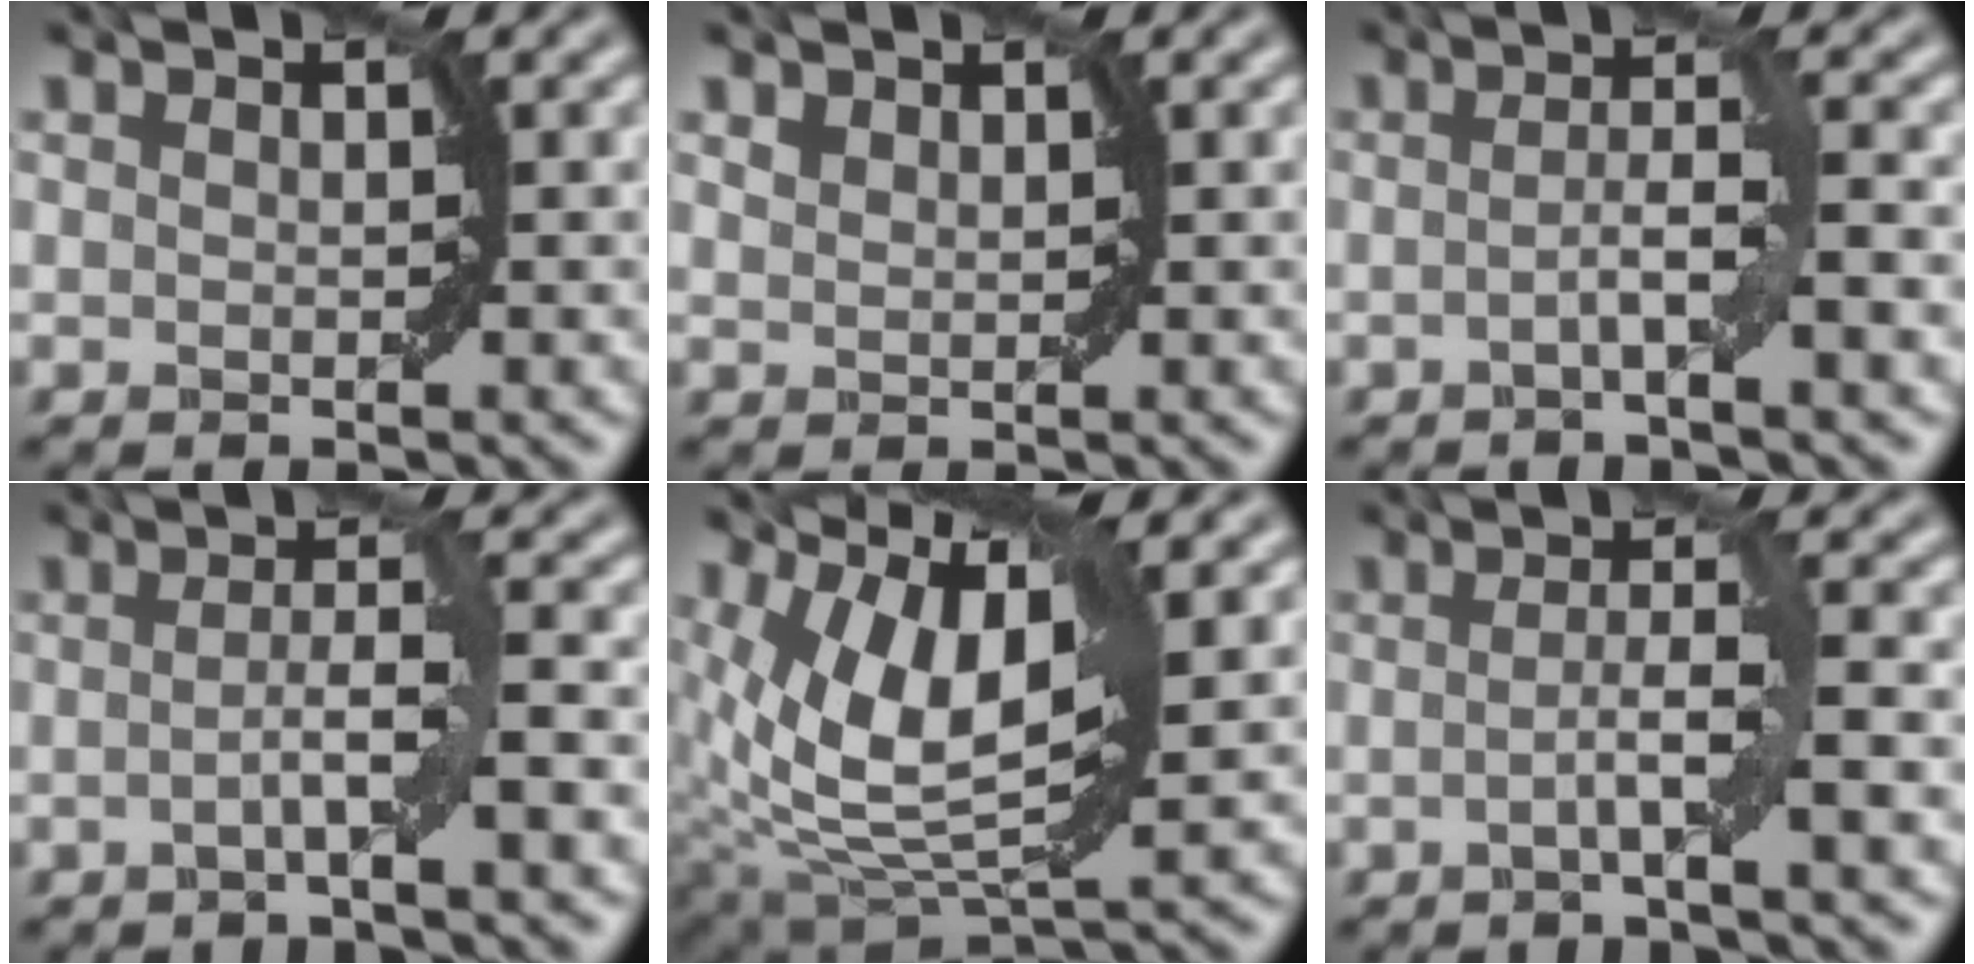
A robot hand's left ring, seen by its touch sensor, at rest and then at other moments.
{"total": 0.9, "force": [0.8, 0.4, 0.1], "torque": [-0.005, 0.000, 0.019]}
{"total": 2.9, "force": [-0.7, 0.1, 2.8], "torque": [-0.047, 0.005, -0.018]}
{"total": 3.0, "force": [-0.7, 0.2, 2.9], "torque": [-0.048, 0.004, -0.020]}
{"total": 10.7, "force": [3.3, 4.6, 9.0], "torque": [-0.170, 0.003, 0.062]}
{"total": 3.3, "force": [-0.6, 0.3, 3.2], "torque": [-0.053, 0.000, -0.017]}